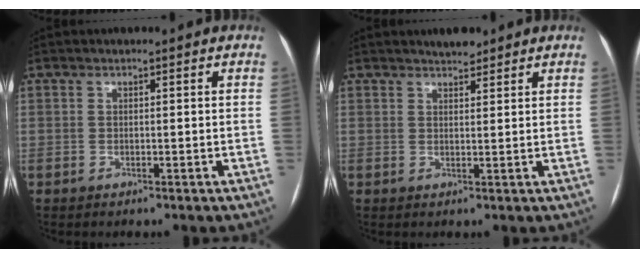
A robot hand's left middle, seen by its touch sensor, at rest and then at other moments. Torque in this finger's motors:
{"motor_torque": [-0.02, -0.08, 0.00, -0.01]}